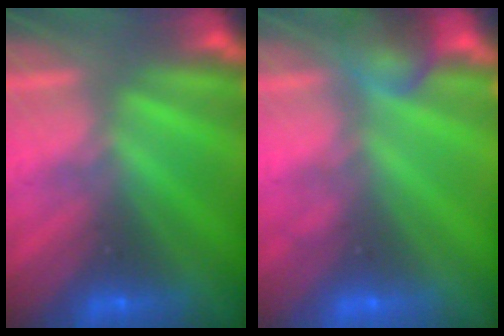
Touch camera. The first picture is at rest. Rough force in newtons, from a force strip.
{"total": 2.5}